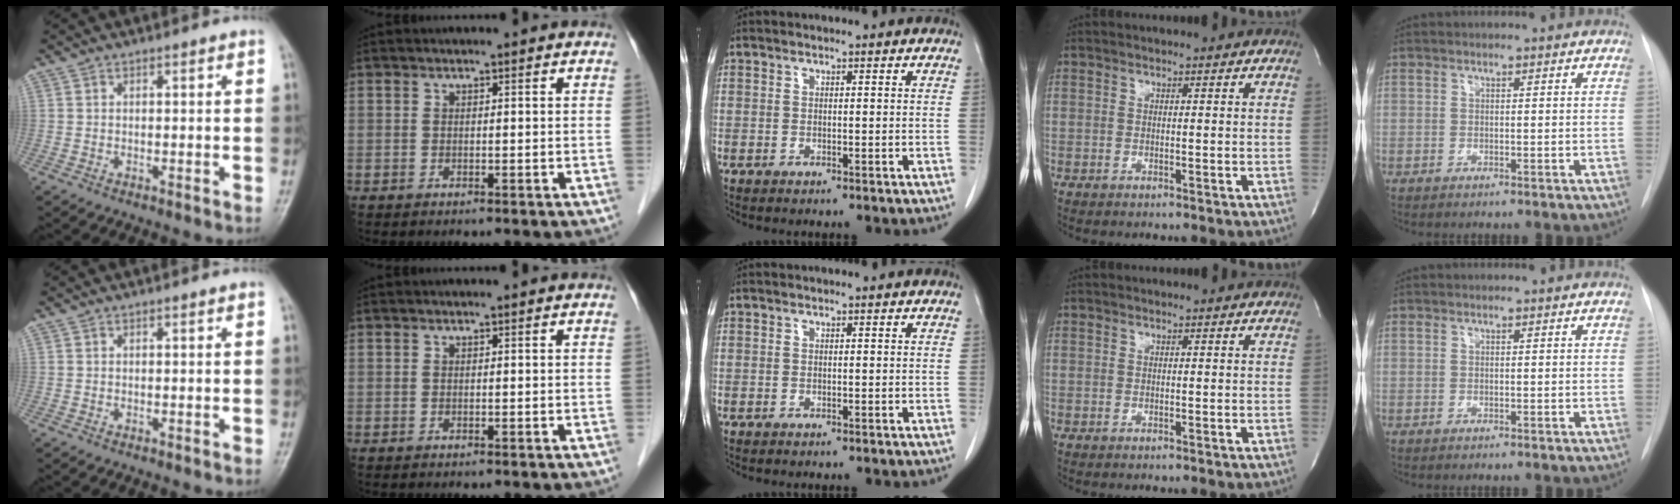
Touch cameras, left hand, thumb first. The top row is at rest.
{}